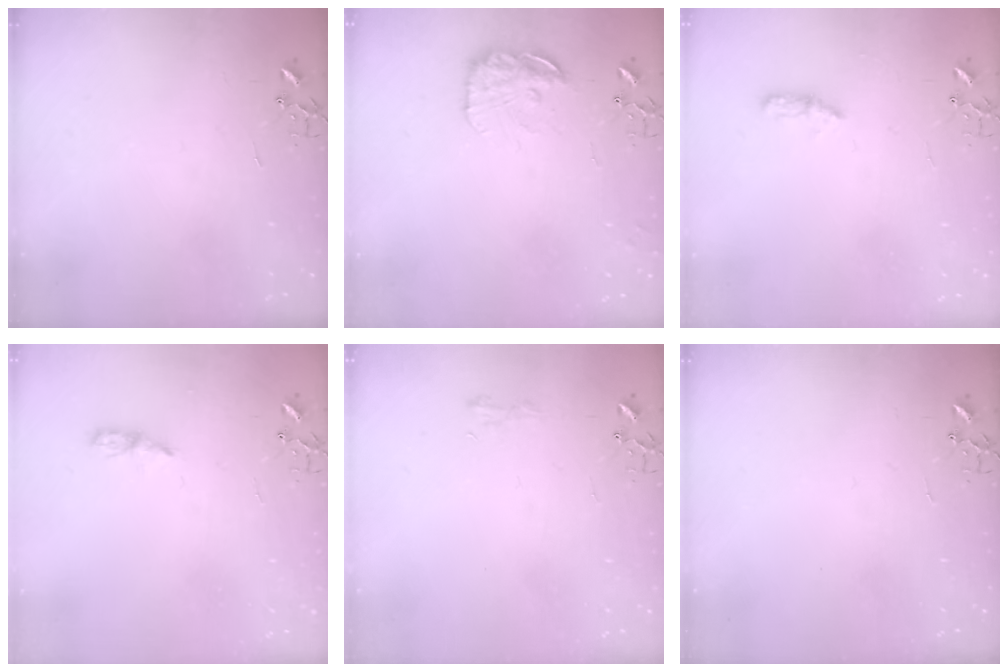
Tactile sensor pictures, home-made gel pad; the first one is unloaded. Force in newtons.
{"total": 13.7, "press": 13.7, "slide": 0.9}
{"total": 4.9, "press": 4.8, "slide": 0.6}
{"total": 5.1, "press": 5.1, "slide": 0.6}
{"total": 5.6, "press": 5.6, "slide": 0.6}
{"total": 0.0}